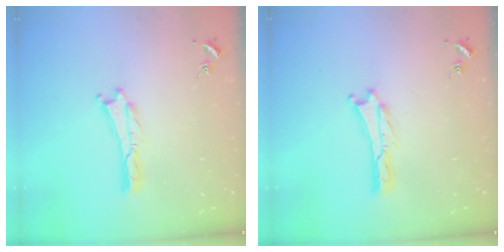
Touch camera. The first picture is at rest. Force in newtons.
{"total": 0.0}